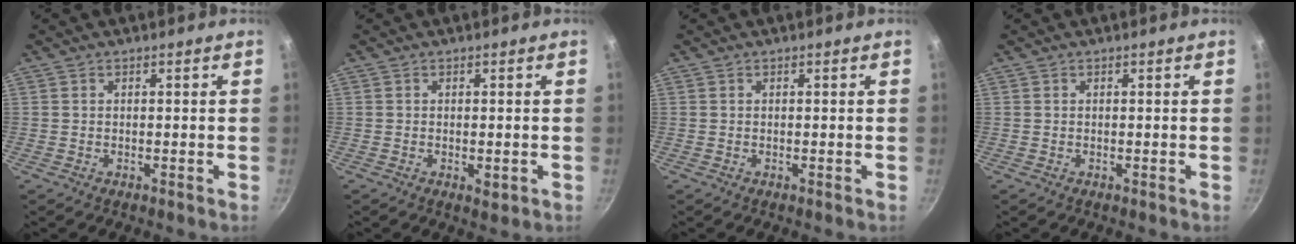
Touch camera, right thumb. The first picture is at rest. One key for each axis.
{"total": 2.0, "fx": -0.5, "fy": 0.9, "fz": 1.7, "tx": -0.027, "ty": -0.005, "tz": -0.005}
{"total": 0.0}
{"total": 0.0}